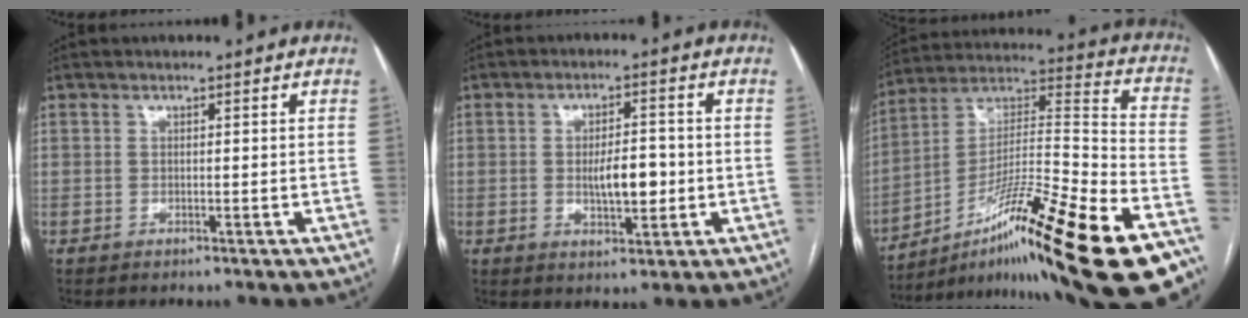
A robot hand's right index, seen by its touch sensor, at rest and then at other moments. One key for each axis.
{"total": 6.0, "fx": -0.6, "fy": 2.1, "fz": 5.6, "tx": -0.093, "ty": 0.001, "tz": -0.006}
{"total": 29.1, "fx": -18.3, "fy": 1.2, "fz": 22.7, "tx": -0.297, "ty": -0.006, "tz": -0.304}